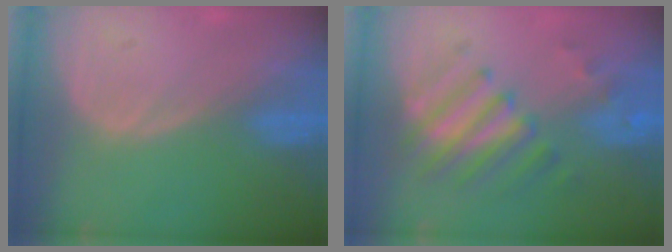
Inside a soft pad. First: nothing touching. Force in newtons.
{"total": 7.7, "press": 7.1, "slide": 3.1}